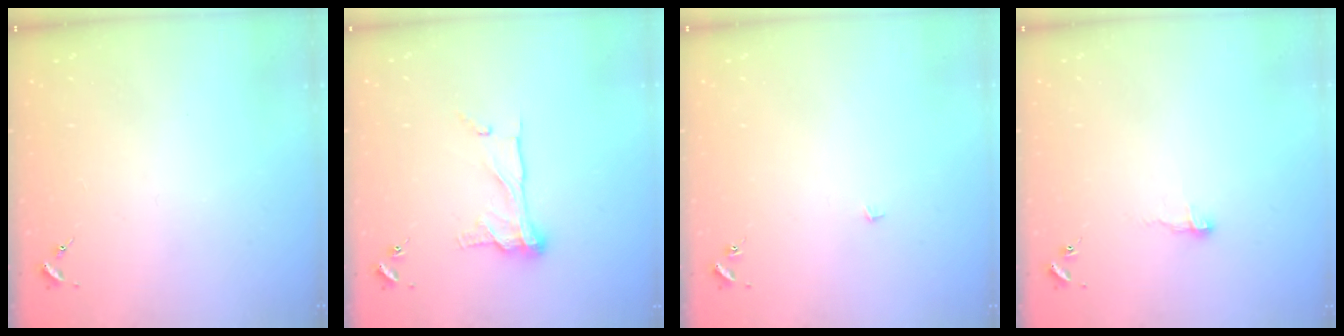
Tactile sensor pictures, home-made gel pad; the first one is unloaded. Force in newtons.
{"total": 12.7, "press": 12.7, "slide": 1.0}
{"total": 2.1, "press": 2.1, "slide": 0.1}
{"total": 6.3, "press": 6.2, "slide": 0.6}